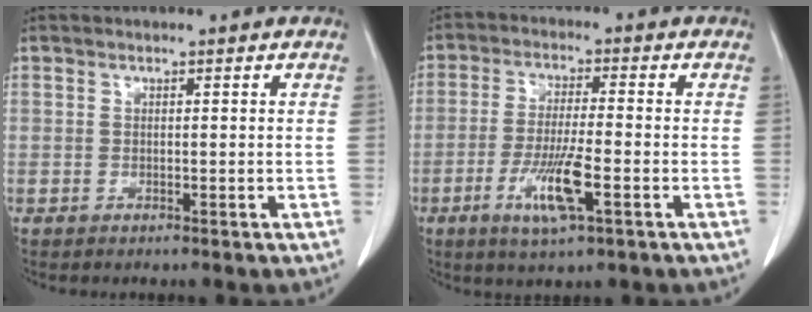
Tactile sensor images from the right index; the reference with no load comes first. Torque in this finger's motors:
{"motor_torque": [1.53, -0.61, 0.73, 0.10]}